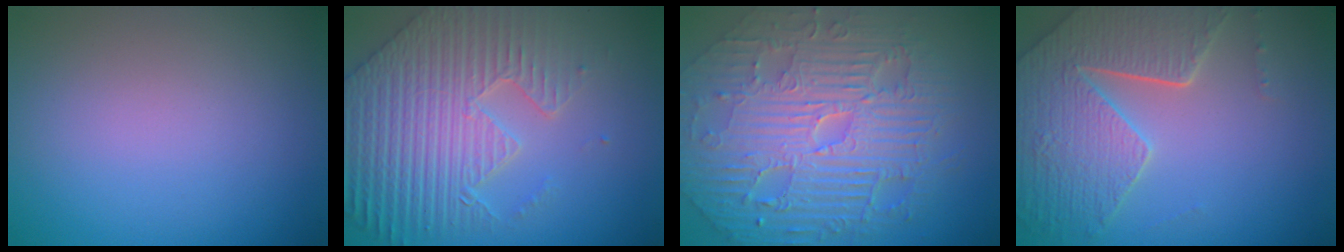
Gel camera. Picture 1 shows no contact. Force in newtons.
{"total": 8.4, "press": 6.5, "slide": 5.3}
{"total": 11.5, "press": 7.5, "slide": 8.7}
{"total": 7.3, "press": 5.5, "slide": 4.7}